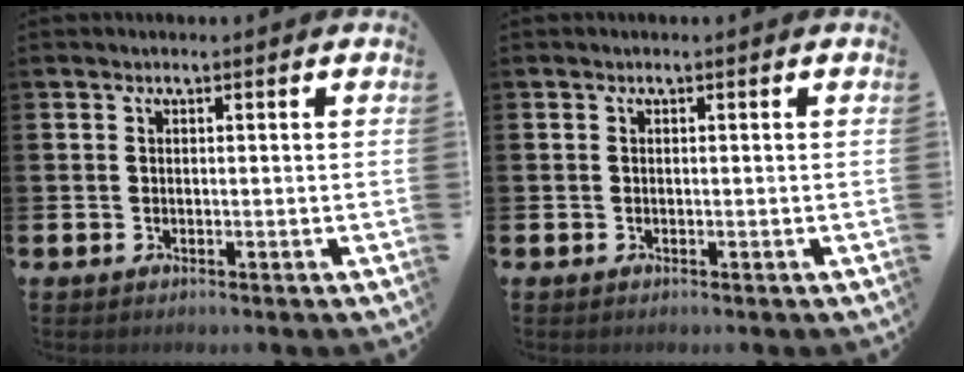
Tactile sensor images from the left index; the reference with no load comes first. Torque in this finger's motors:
{"motor_torque": [0.23, -0.21, 0.02, 0.00]}